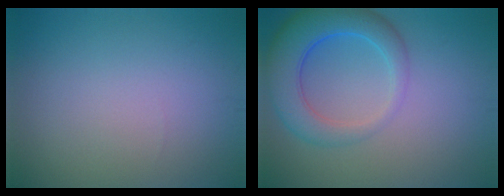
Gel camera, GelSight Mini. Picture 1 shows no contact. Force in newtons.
{"total": 6.4, "press": 6.4, "slide": 0.4}